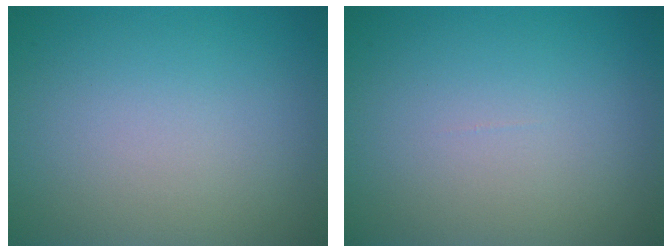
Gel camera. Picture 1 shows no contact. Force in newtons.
{"total": 0.0}